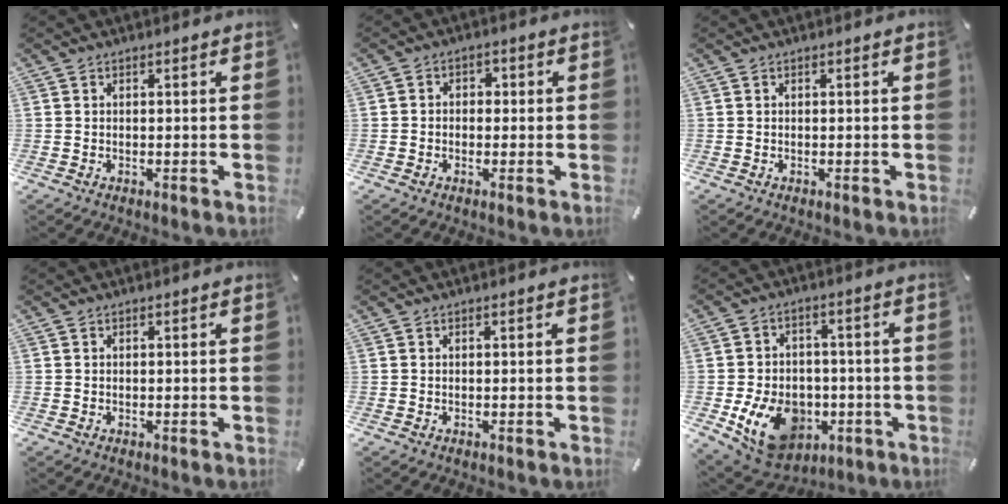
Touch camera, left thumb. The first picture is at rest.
{"total": 2.7, "force": [-1.1, 2.3, 1.0], "torque": [-0.019, 0.012, -0.024]}
{"total": 0.0}
{"total": 0.0}
{"total": 0.0}
{"total": 14.7, "force": [-4.5, 11.2, 8.3], "torque": [-0.152, 0.025, -0.068]}